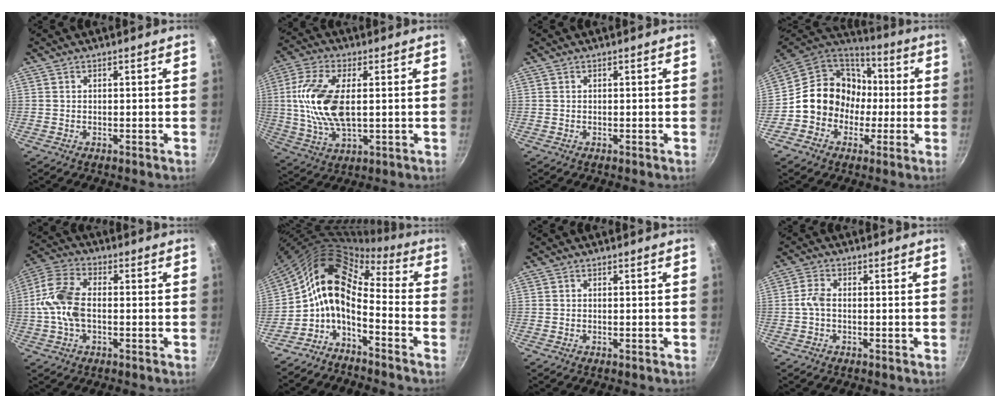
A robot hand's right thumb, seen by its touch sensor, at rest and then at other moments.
{"total": 14.4, "force": [1.4, 7.0, 12.5], "torque": [-0.248, 0.003, 0.025]}
{"total": 0.0}
{"total": 16.0, "force": [-1.5, 14.3, 7.0], "torque": [-0.068, 0.051, -0.034]}
{"total": 10.6, "force": [-0.9, 6.1, 8.6], "torque": [-0.174, 0.028, -0.032]}
{"total": 12.7, "force": [-3.4, 7.0, 10.0], "torque": [-0.186, 0.064, -0.089]}
{"total": 0.0}
{"total": 2.9, "force": [-0.6, 1.5, 2.5], "torque": [-0.059, 0.014, -0.018]}